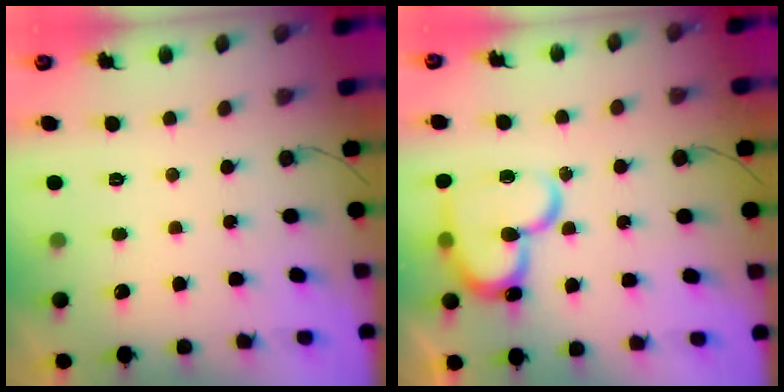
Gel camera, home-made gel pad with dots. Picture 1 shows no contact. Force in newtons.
{"total": 18.8, "press": 18.8, "slide": 1.7}